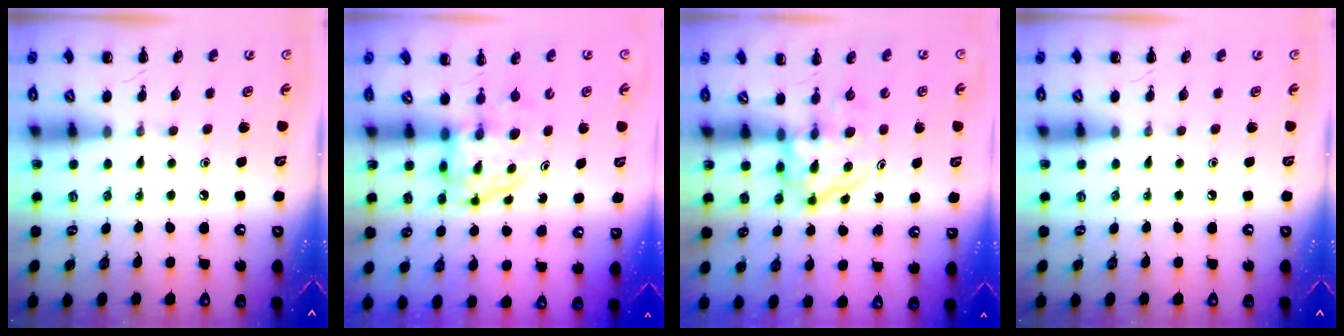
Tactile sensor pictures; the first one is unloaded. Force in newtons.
{"total": 3.8, "press": 3.8, "slide": 0.3}
{"total": 3.9, "press": 3.9, "slide": 0.4}
{"total": 0.0}